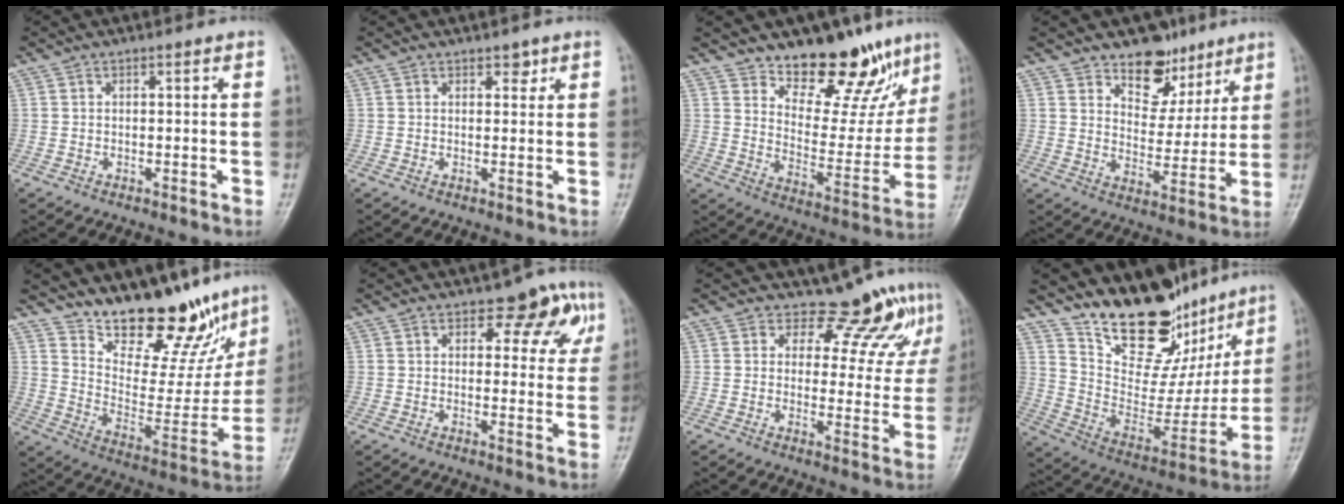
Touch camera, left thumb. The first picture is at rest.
{"total": 1.6, "force": [1.1, 1.0, 0.7], "torque": [0.006, -0.005, 0.011]}
{"total": 17.9, "force": [13.2, 8.0, 9.2], "torque": [-0.060, -0.096, 0.198]}
{"total": 10.0, "force": [7.2, 6.1, 3.4], "torque": [-0.011, -0.043, 0.117]}
{"total": 21.3, "force": [17.3, 8.0, 9.6], "torque": [-0.093, -0.107, 0.263]}
{"total": 8.2, "force": [4.3, 4.6, 5.2], "torque": [-0.018, -0.013, 0.048]}
{"total": 9.2, "force": [7.8, 3.9, 2.8], "torque": [-0.001, -0.063, 0.087]}
{"total": 22.3, "force": [16.5, 10.3, 11.0], "torque": [-0.107, -0.093, 0.271]}